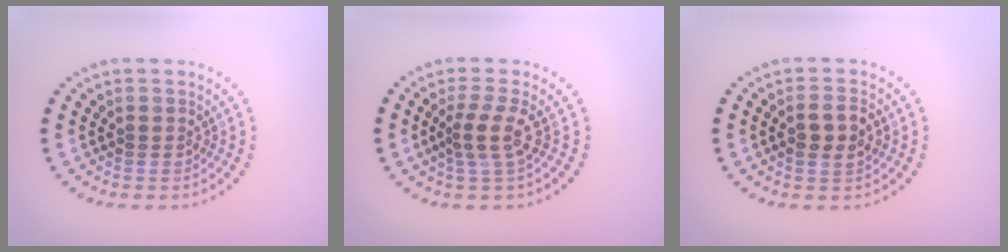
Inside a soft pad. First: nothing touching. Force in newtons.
{"total": 2.4, "press": 1.6, "slide": 1.8}
{"total": 2.6, "press": 2.5, "slide": 0.5}